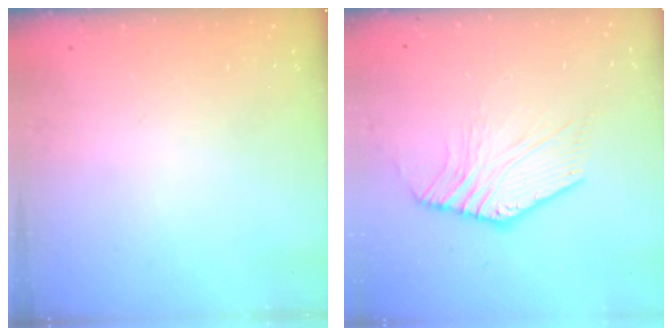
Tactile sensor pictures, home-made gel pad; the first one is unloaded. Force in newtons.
{"total": 2.6, "press": 2.4, "slide": 0.8}